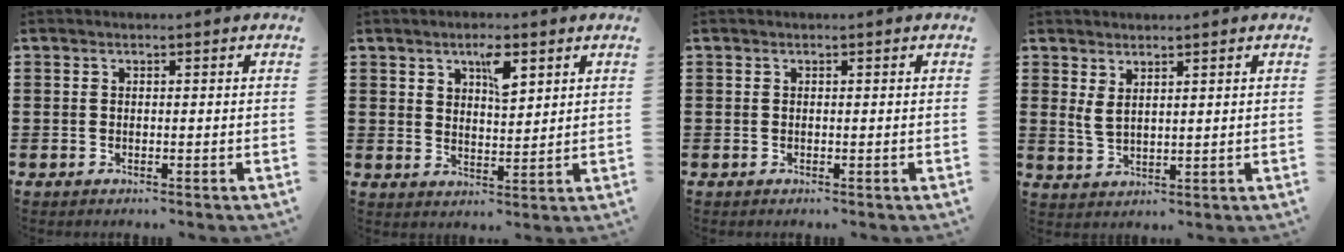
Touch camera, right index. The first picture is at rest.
{"total": 4.8, "force": [2.8, 1.7, 3.5], "torque": [-0.051, -0.003, 0.043]}
{"total": 0.0}
{"total": 2.6, "force": [1.8, 0.7, 1.7], "torque": [-0.037, 0.004, 0.033]}